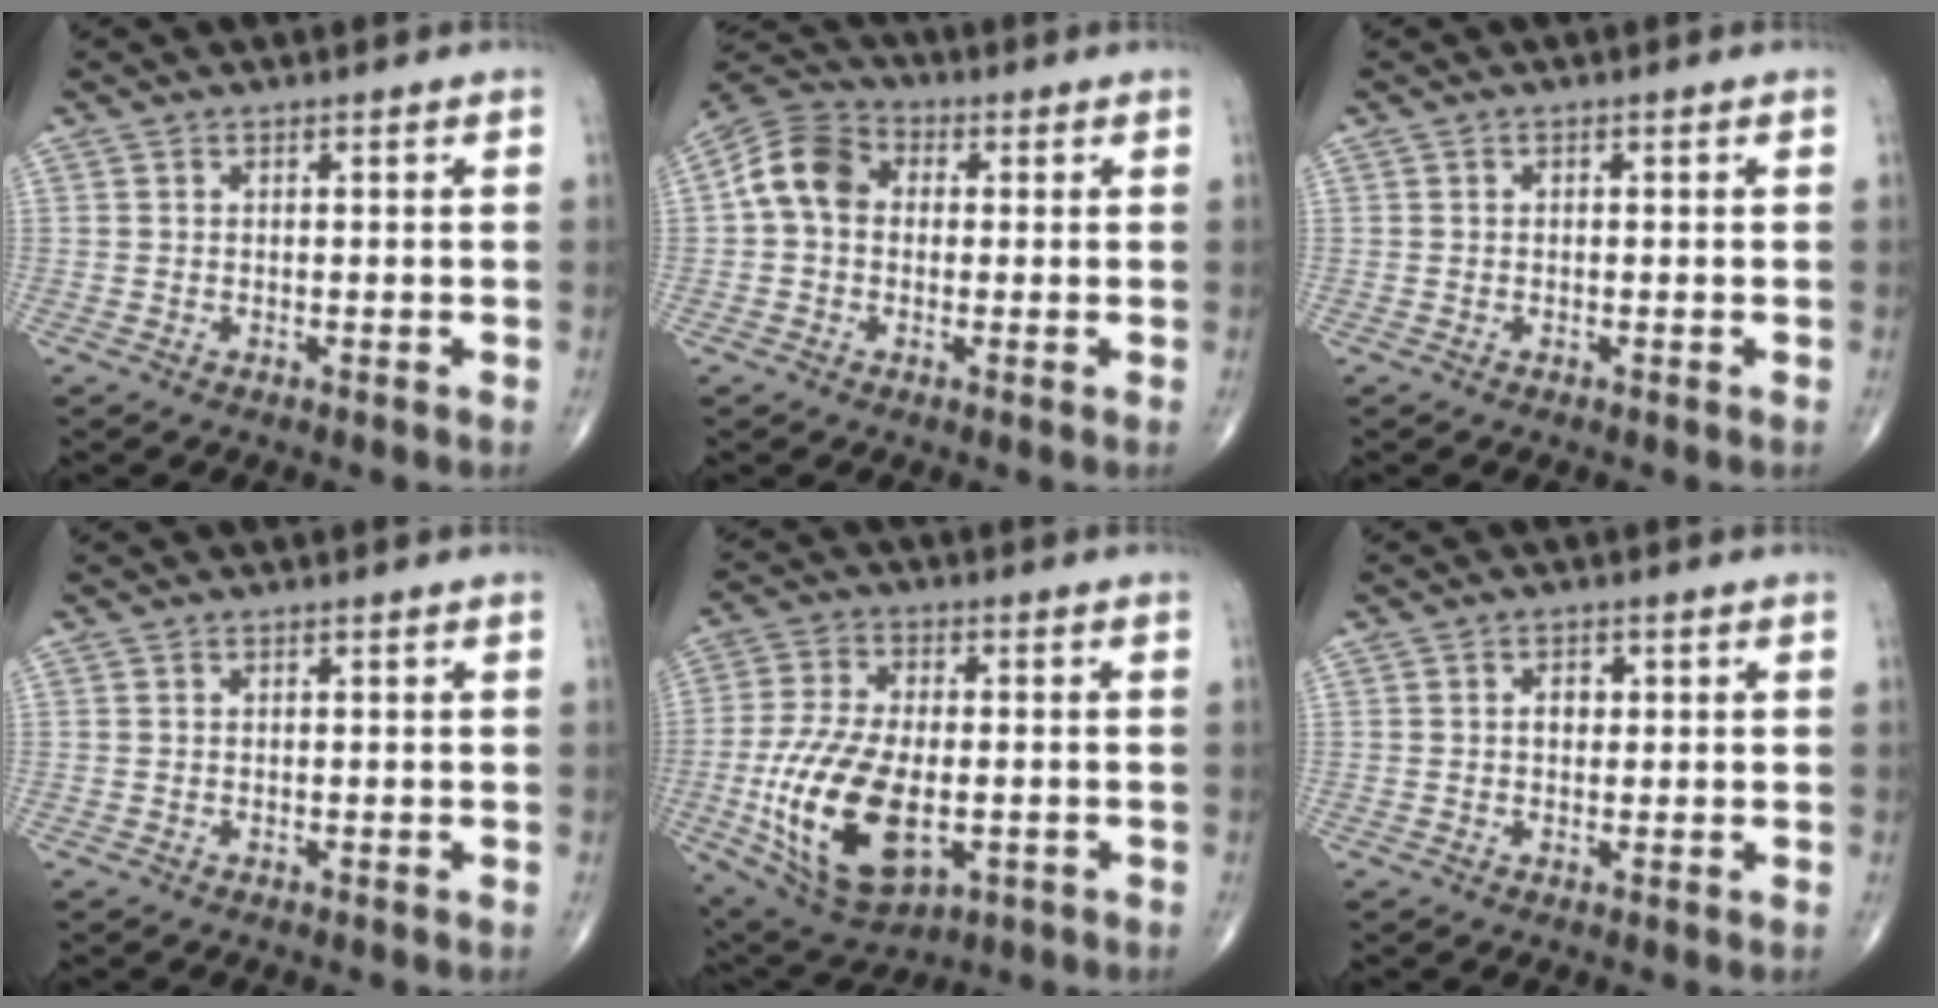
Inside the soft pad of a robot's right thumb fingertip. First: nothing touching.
{"total": 8.8, "force": [0.5, 6.9, 5.5], "torque": [-0.095, 0.027, -0.005]}
{"total": 0.0}
{"total": 0.0}
{"total": 19.1, "force": [-4.1, 10.0, 15.7], "torque": [-0.305, -0.003, -0.056]}
{"total": 1.9, "force": [0.2, 1.4, 1.2], "torque": [-0.009, 0.003, -0.001]}